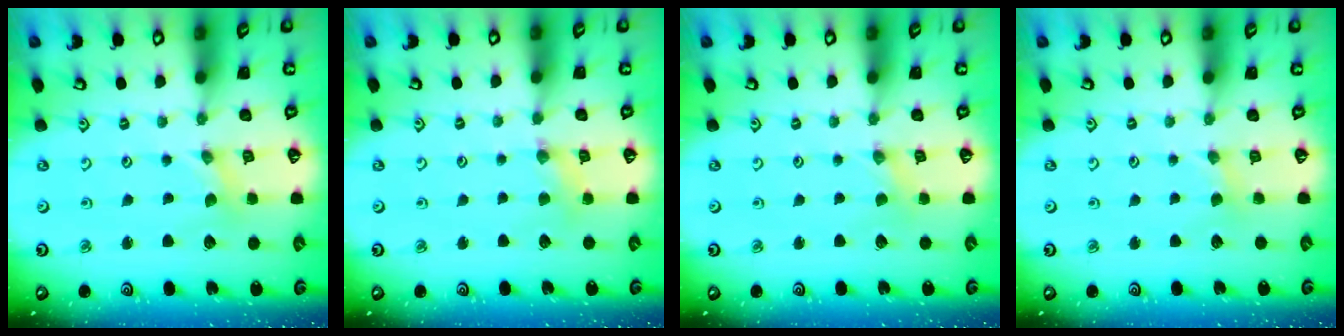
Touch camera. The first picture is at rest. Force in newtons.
{"total": 2.7, "press": 2.7, "slide": 0.3}
{"total": 0.0}
{"total": 1.2, "press": 1.1, "slide": 0.3}